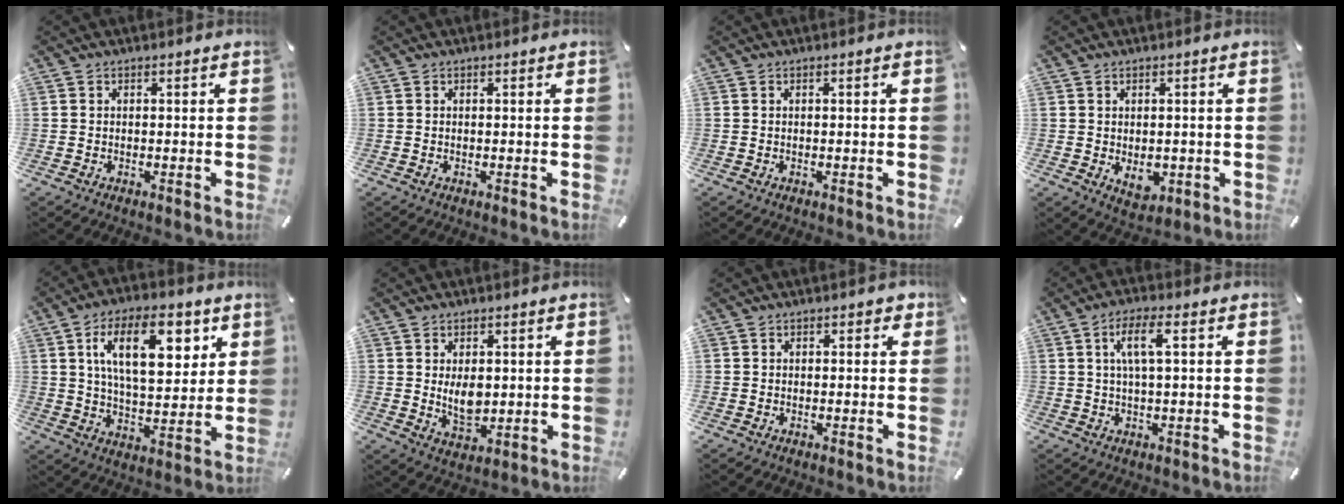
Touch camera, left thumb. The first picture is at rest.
{"total": 0.0}
{"total": 0.7, "force": [0.0, 0.1, 0.6], "torque": [-0.011, 0.001, 0.000]}
{"total": 4.2, "force": [-0.4, 3.3, 2.5], "torque": [-0.025, -0.001, -0.005]}
{"total": 17.5, "force": [7.2, 8.7, 13.4], "torque": [-0.214, -0.006, 0.116]}
{"total": 7.4, "force": [1.3, 5.2, 5.1], "torque": [-0.080, -0.012, 0.023]}
{"total": 1.8, "force": [0.7, 1.6, 0.2], "torque": [0.003, 0.000, 0.011]}
{"total": 6.6, "force": [1.7, 1.5, 6.2], "torque": [-0.123, 0.005, 0.027]}